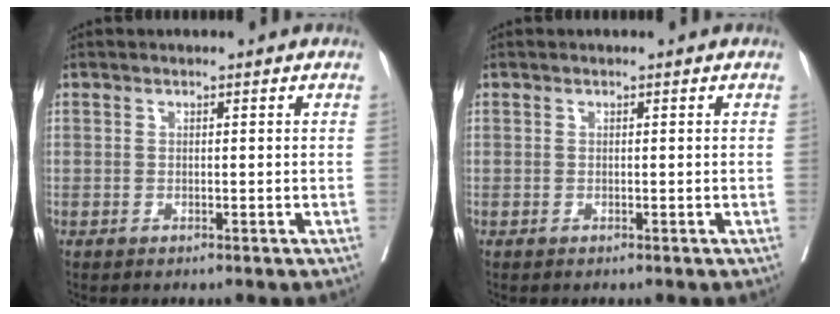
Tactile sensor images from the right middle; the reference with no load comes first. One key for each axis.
{"total": 0.0}